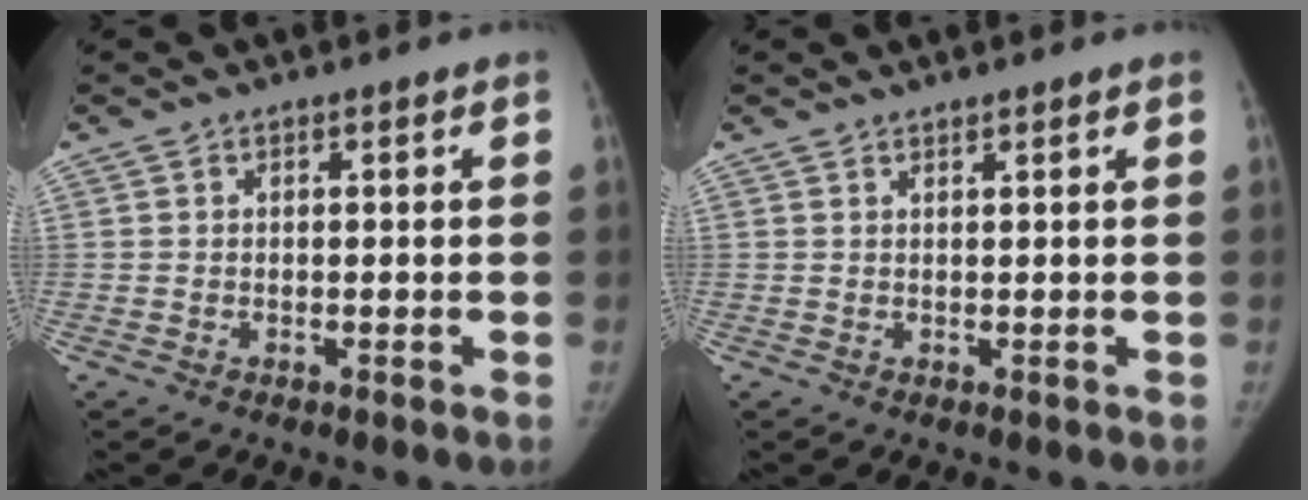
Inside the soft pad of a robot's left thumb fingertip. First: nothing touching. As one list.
[{"total": 0.8, "force": [0.7, 0.0, 0.3], "torque": [-0.006, -0.004, 0.014]}]